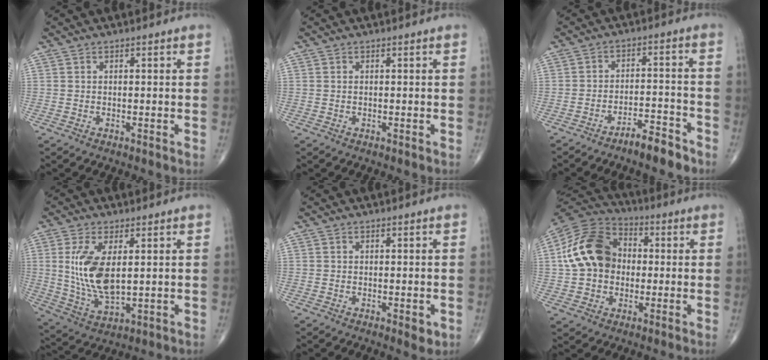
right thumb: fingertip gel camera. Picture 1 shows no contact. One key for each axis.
{"total": 0.0}
{"total": 5.9, "fx": -4.7, "fy": 1.4, "fz": 3.2, "tx": -0.052, "ty": 0.041, "tz": -0.079}
{"total": 11.9, "fx": 2.0, "fy": 5.4, "fz": 10.4, "tx": -0.208, "ty": -0.019, "tz": 0.051}
{"total": 2.0, "fx": -0.5, "fy": 0.9, "fz": 1.7, "tx": -0.016, "ty": -0.003, "tz": -0.006}
{"total": 15.6, "fx": 0.6, "fy": 12.2, "fz": 9.7, "tx": -0.161, "ty": 0.027, "tz": 0.000}